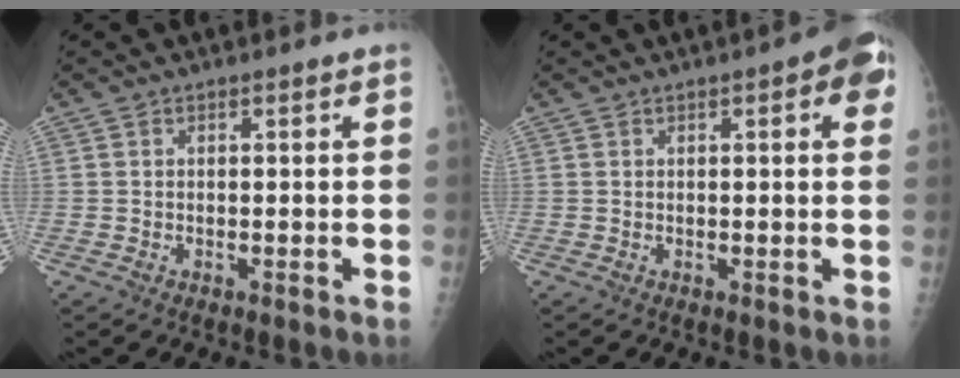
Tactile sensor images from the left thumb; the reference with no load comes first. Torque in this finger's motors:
{"motor_torque": [1.59, 1.59, 0.62, -0.47, 0.03]}